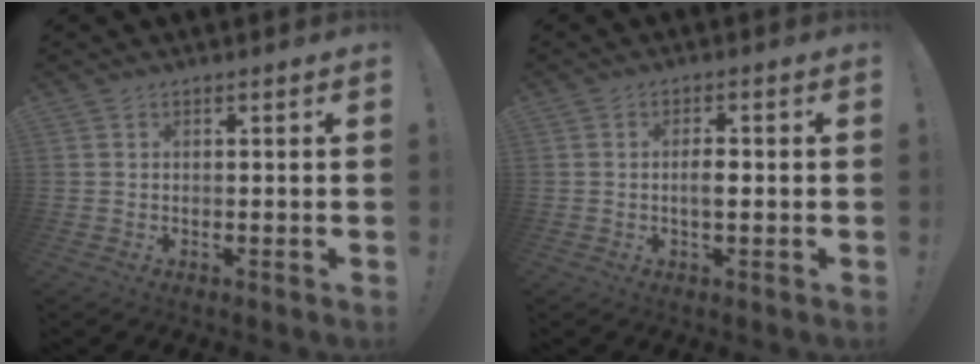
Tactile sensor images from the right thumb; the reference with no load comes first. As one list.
[{"total": 3.5, "force": [-0.5, 1.4, 3.1], "torque": [-0.058, 0.002, -0.015]}]